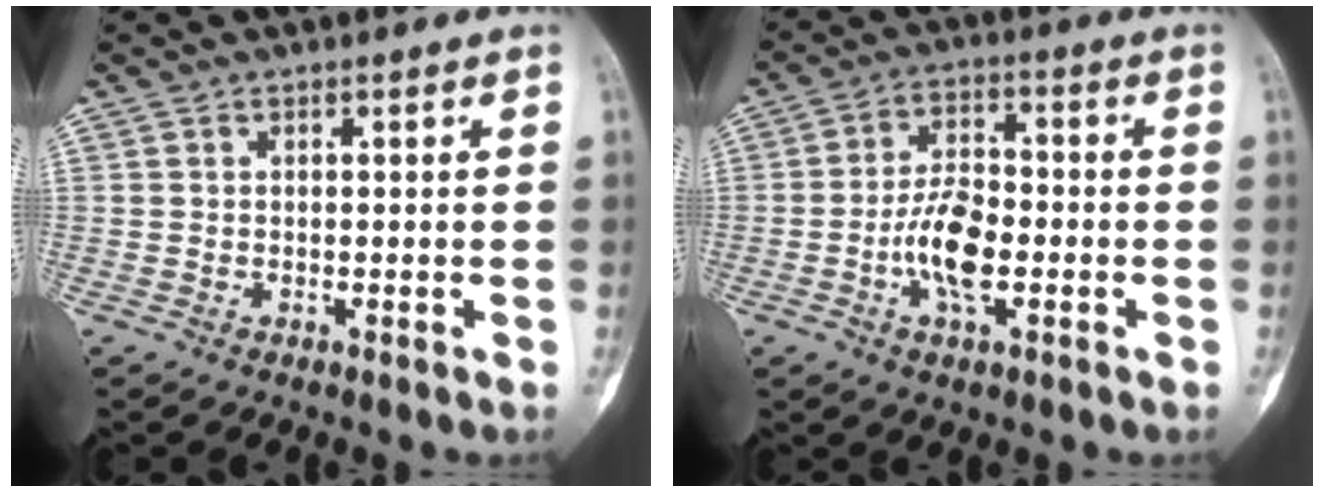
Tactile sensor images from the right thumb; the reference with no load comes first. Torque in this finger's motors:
{"motor_torque": [0.67, 0.66, 0.10, -0.09, 0.12]}